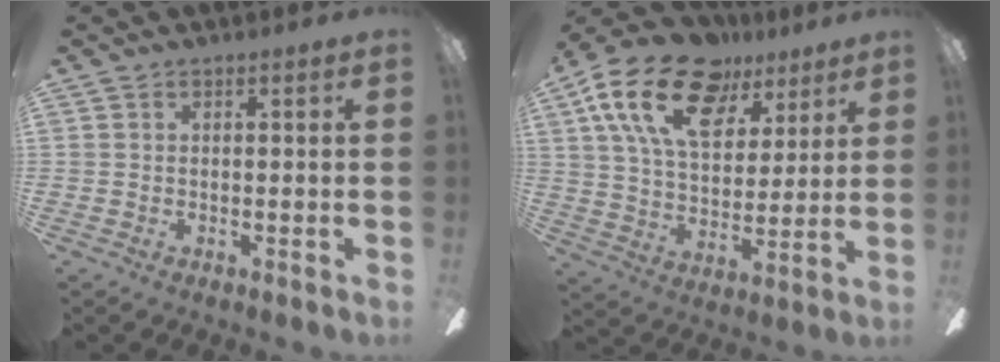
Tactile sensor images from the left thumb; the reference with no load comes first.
{"total": 21.5, "force": [11.8, 12.8, 12.7], "torque": [-0.218, -0.043, 0.209]}